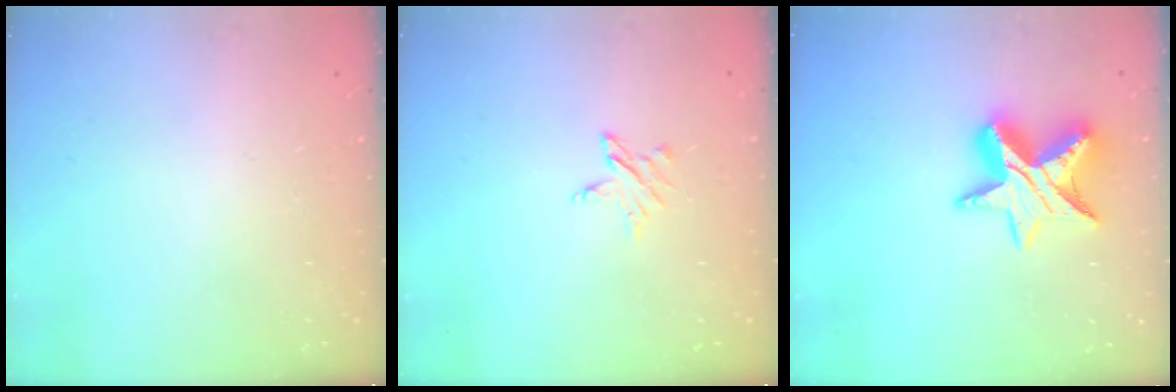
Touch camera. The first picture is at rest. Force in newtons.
{"total": 4.4, "press": 4.4, "slide": 0.5}
{"total": 13.9, "press": 13.8, "slide": 0.9}